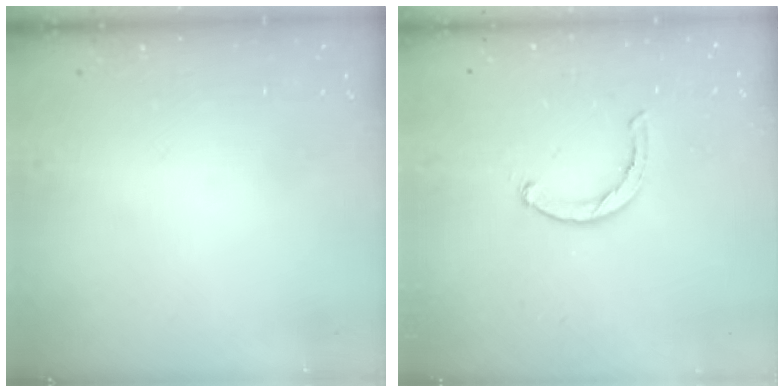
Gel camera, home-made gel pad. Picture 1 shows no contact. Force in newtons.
{"total": 1.8, "press": 1.8, "slide": 0.4}